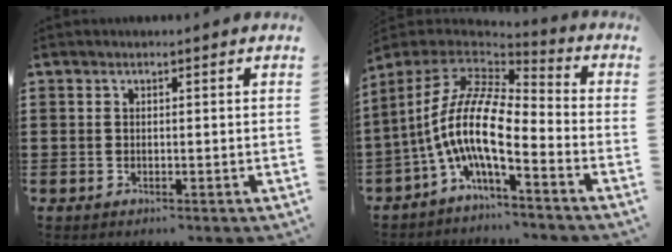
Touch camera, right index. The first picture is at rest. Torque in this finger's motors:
{"motor_torque": [2.14, 0.00, 1.05, 0.21]}